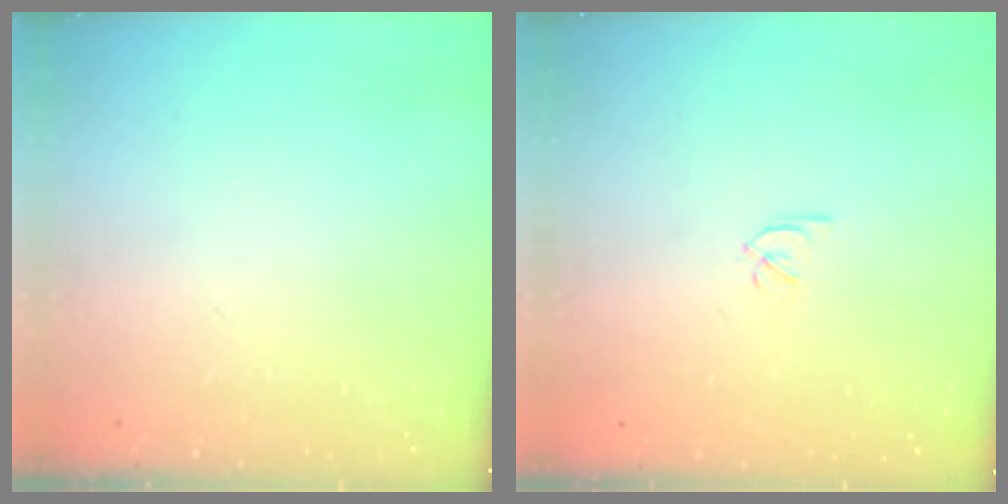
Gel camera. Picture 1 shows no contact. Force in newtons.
{"total": 1.8, "press": 1.7, "slide": 0.5}